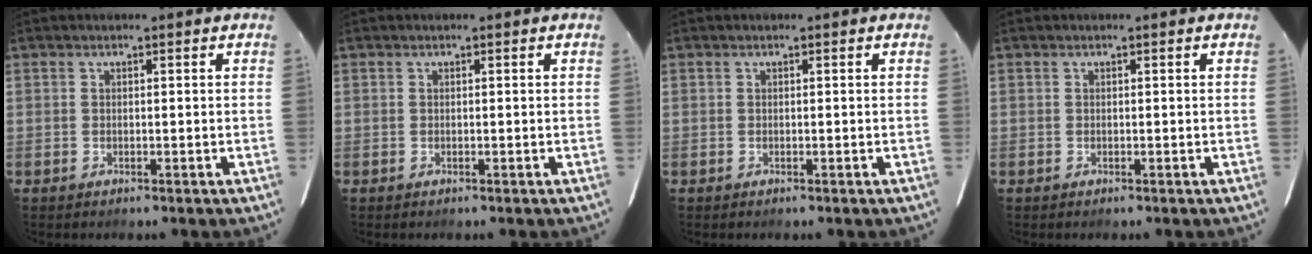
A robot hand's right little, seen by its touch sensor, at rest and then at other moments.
{"total": 0.0}
{"total": 0.0}
{"total": 0.0}